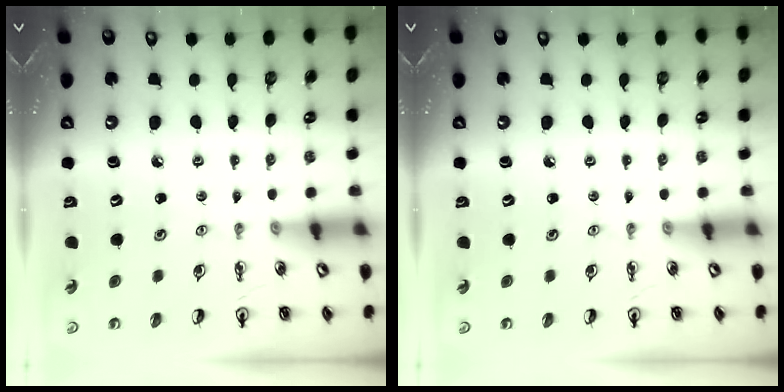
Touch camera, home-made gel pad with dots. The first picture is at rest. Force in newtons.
{"total": 0.0}